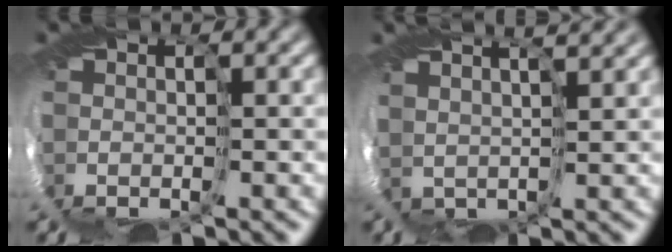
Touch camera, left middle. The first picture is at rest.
{"total": 6.3, "force": [5.0, 2.1, 3.3], "torque": [-0.036, 0.049, 0.056]}